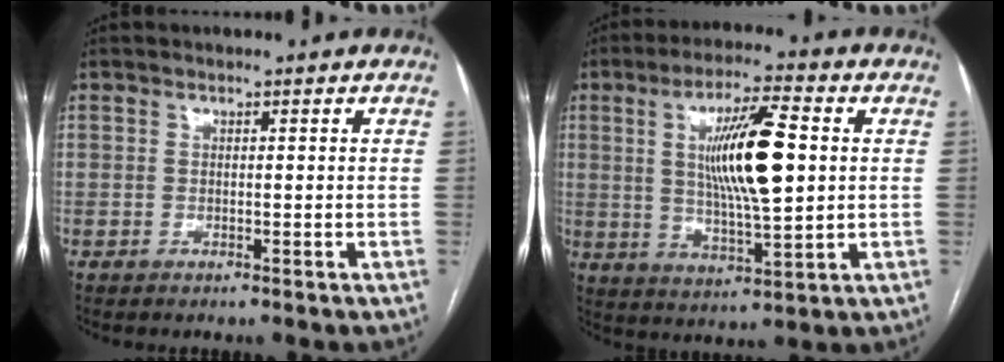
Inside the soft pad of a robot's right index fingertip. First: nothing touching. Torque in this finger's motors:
{"motor_torque": [0.78, 0.33, 0.60, 0.21]}